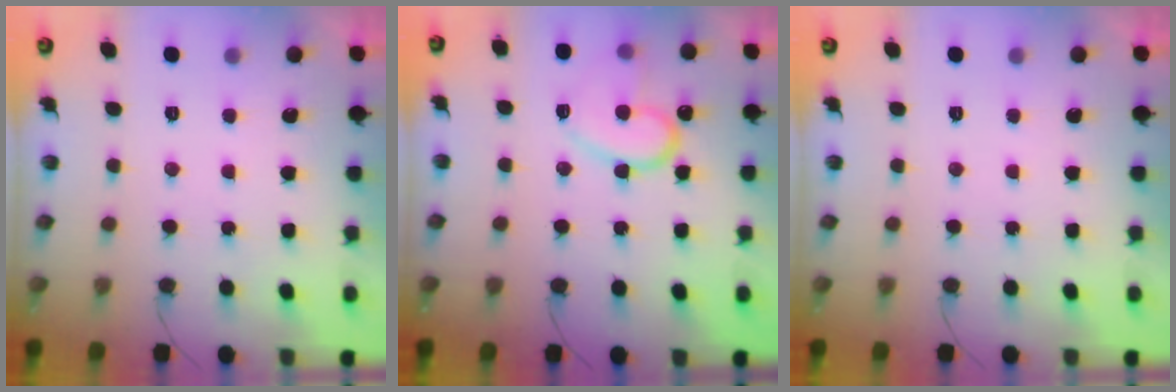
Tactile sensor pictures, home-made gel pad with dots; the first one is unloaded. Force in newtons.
{"total": 15.4, "press": 15.3, "slide": 1.6}
{"total": 0.0}